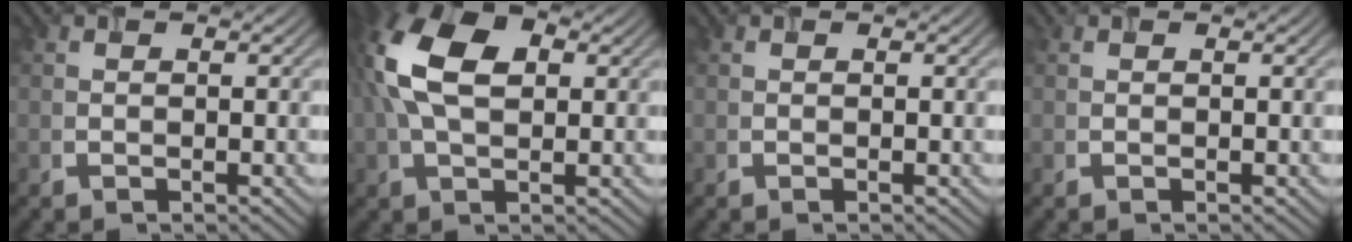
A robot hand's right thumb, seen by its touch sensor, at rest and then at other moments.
{"total": 11.3, "force": [2.1, 6.5, 9.1], "torque": [-0.214, 0.021, 0.034]}
{"total": 0.0}
{"total": 0.0}